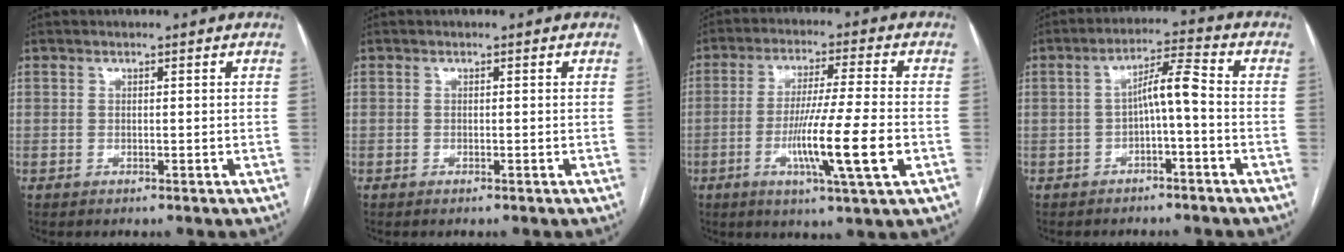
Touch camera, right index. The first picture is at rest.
{"total": 0.0}
{"total": 12.3, "force": [-3.5, -0.7, 11.8], "torque": [-0.214, -0.019, -0.066]}
{"total": 5.4, "force": [-1.0, 0.5, 5.2], "torque": [-0.088, 0.023, -0.017]}